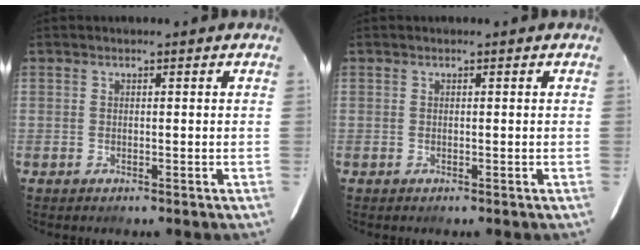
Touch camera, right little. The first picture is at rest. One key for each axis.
{"total": 0.0}